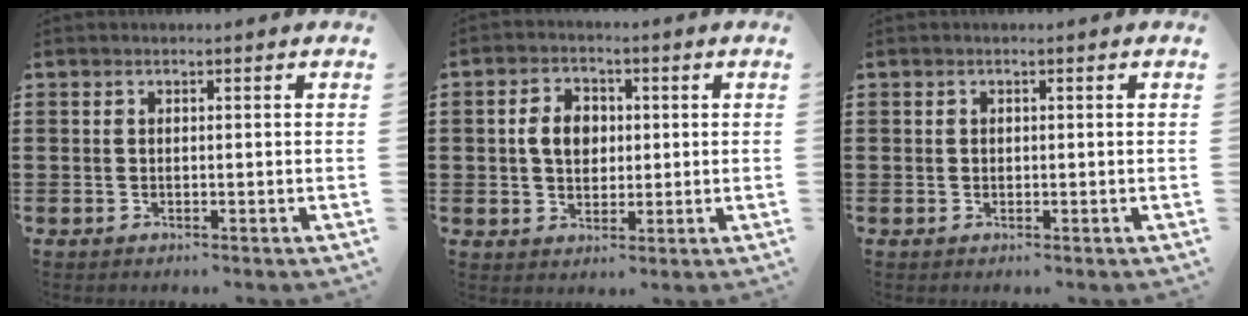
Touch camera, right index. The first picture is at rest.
{"total": 4.8, "force": [0.3, 3.5, 3.3], "torque": [-0.073, 0.008, -0.002]}
{"total": 0.0}